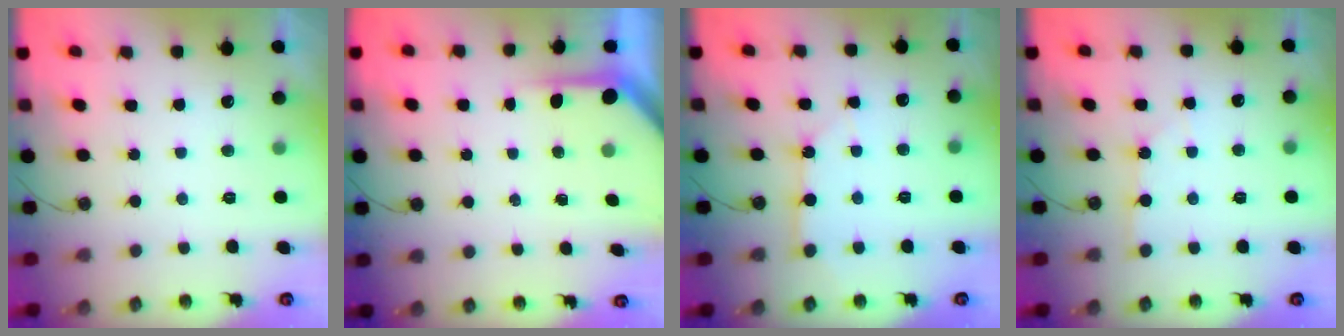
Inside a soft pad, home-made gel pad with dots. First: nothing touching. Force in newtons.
{"total": 3.7, "press": 3.7, "slide": 0.2}
{"total": 3.4, "press": 3.4, "slide": 0.3}
{"total": 1.6, "press": 1.6, "slide": 0.3}